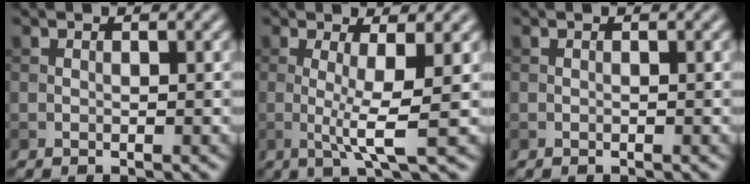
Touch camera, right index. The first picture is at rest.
{"total": 3.9, "force": [0.0, 0.5, 3.9], "torque": [-0.072, -0.011, -0.002]}
{"total": 0.0}